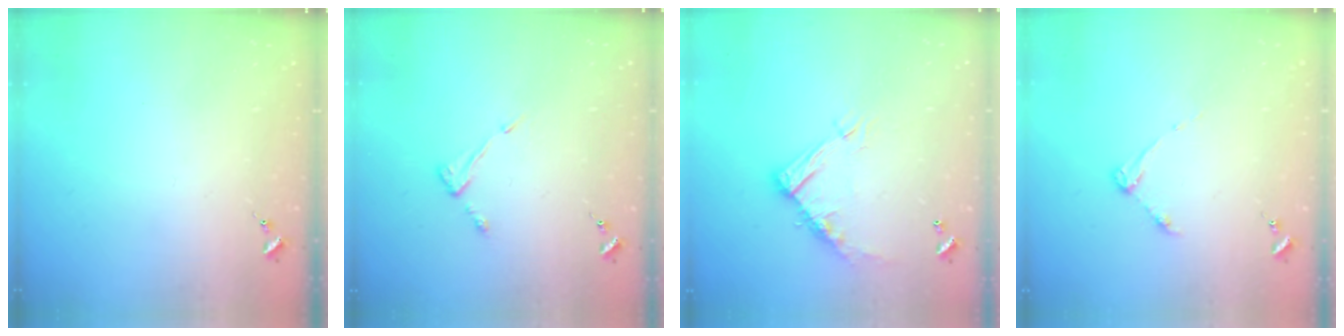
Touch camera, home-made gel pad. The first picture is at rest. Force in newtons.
{"total": 5.2, "press": 5.1, "slide": 0.6}
{"total": 13.2, "press": 13.1, "slide": 0.8}
{"total": 3.7, "press": 3.7, "slide": 0.4}